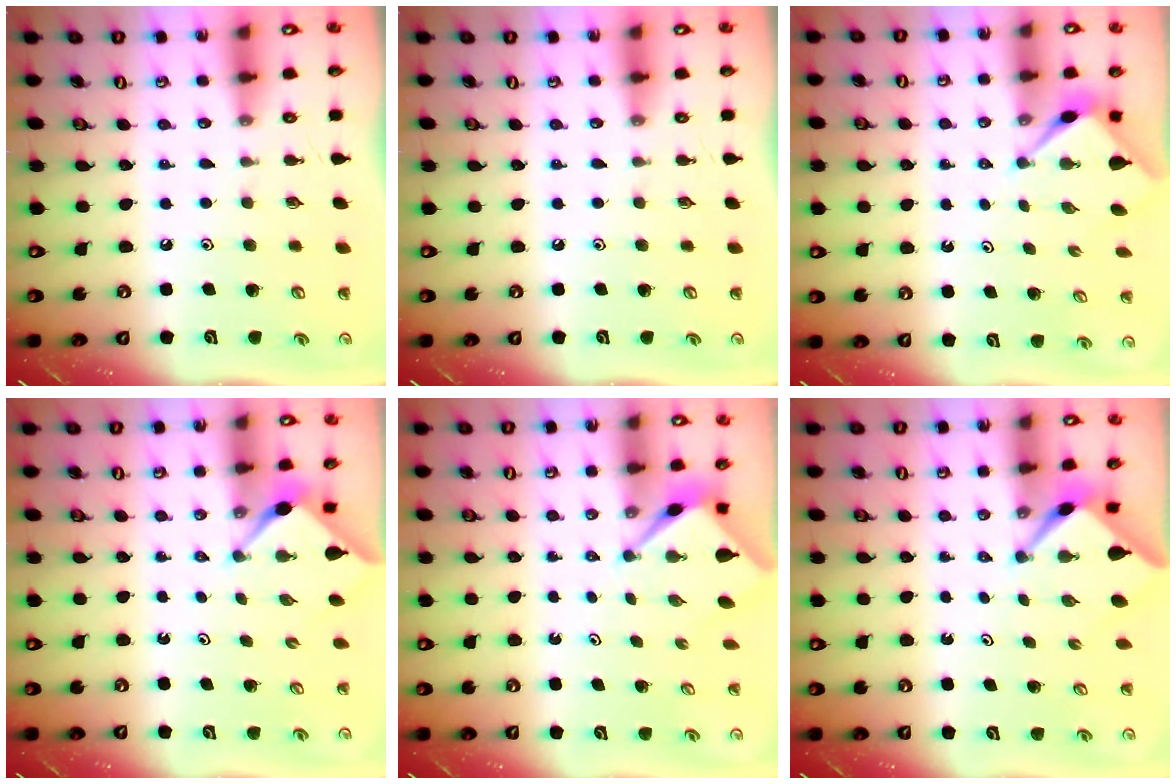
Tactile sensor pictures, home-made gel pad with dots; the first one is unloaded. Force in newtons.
{"total": 0.0}
{"total": 3.0, "press": 3.0, "slide": 0.2}
{"total": 2.9, "press": 2.9, "slide": 0.3}
{"total": 2.6, "press": 2.6, "slide": 0.2}
{"total": 2.7, "press": 2.7, "slide": 0.2}